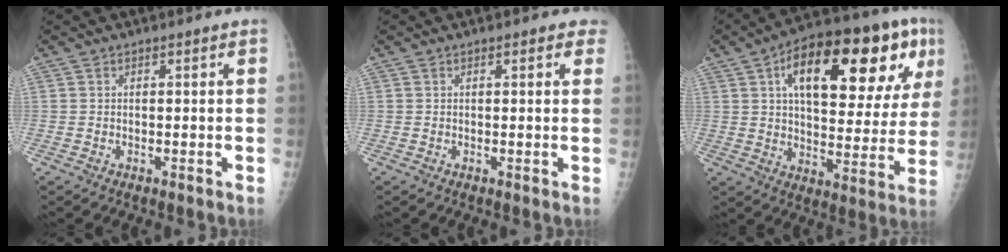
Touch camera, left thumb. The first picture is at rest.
{"total": 2.3, "force": [1.4, 1.1, 1.4], "torque": [0.002, 0.001, 0.010]}
{"total": 26.7, "force": [10.5, 10.6, 22.1], "torque": [-0.293, 0.015, 0.156]}